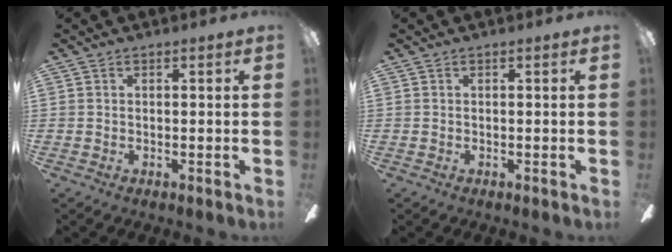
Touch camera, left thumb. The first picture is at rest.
{"total": 0.0}